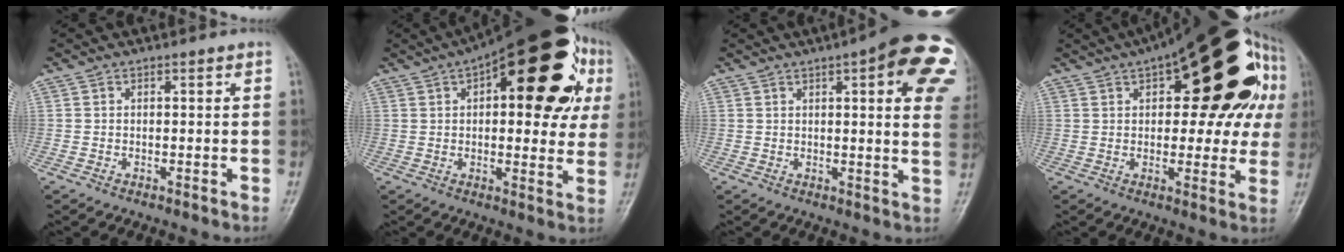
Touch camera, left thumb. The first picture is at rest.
{"total": 27.1, "force": [9.0, 11.3, 23.0], "torque": [-0.290, 0.027, 0.116]}
{"total": 19.8, "force": [7.2, 5.4, 17.7], "torque": [-0.185, -0.005, 0.080]}
{"total": 29.5, "force": [9.9, 12.4, 24.8], "torque": [-0.310, 0.035, 0.133]}